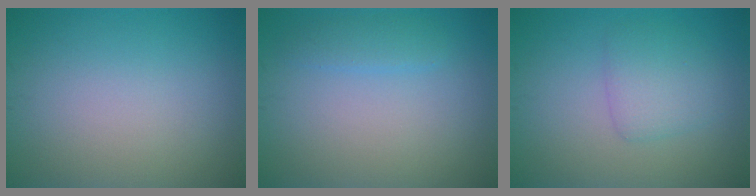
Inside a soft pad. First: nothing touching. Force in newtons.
{"total": 1.4, "press": 1.4, "slide": 0.1}
{"total": 2.7, "press": 2.7, "slide": 0.1}